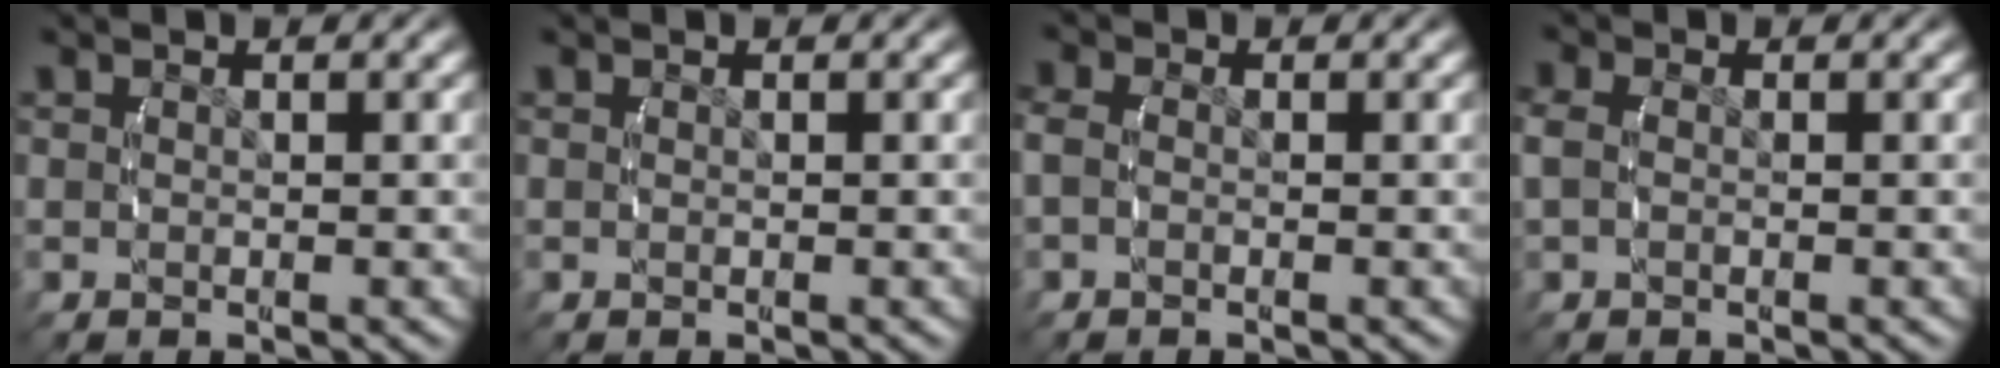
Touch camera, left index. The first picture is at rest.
{"total": 0.0}
{"total": 2.0, "force": [-0.3, 1.8, 0.8], "torque": [-0.037, -0.001, -0.013]}
{"total": 1.7, "force": [-0.1, 1.5, 0.8], "torque": [-0.036, -0.001, -0.005]}